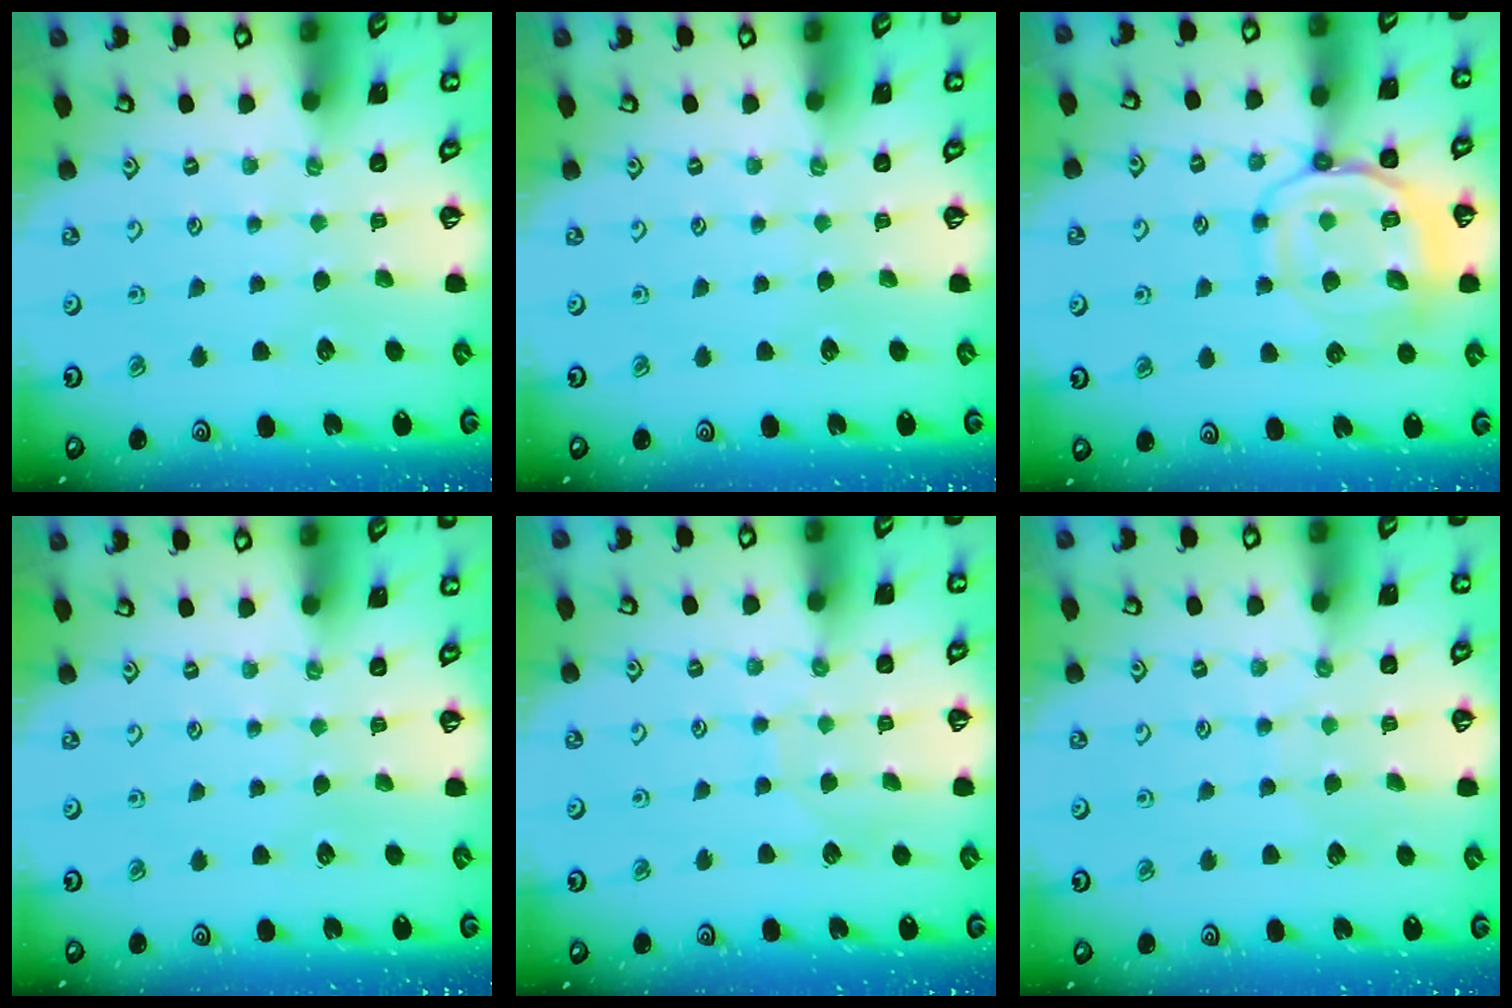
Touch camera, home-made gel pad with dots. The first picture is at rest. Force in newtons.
{"total": 0.0}
{"total": 13.1, "press": 13.0, "slide": 1.2}
{"total": 0.0}
{"total": 6.4, "press": 6.4, "slide": 0.2}
{"total": 3.7, "press": 3.6, "slide": 0.5}